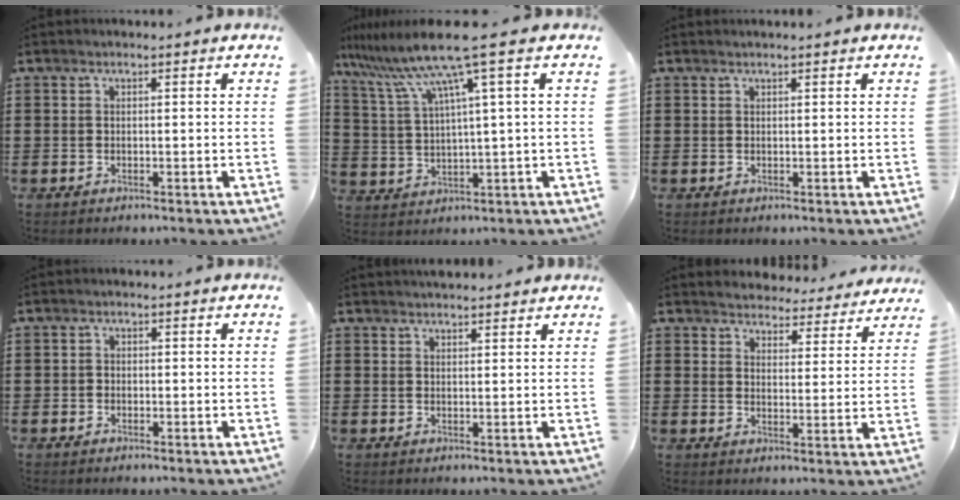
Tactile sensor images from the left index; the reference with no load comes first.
{"total": 10.0, "force": [5.9, -0.6, 8.0], "torque": [-0.189, -0.031, 0.091]}
{"total": 0.5, "force": [0.4, -0.1, 0.3], "torque": [-0.007, -0.002, 0.009]}
{"total": 0.9, "force": [-0.6, 0.7, 0.2], "torque": [-0.006, 0.000, -0.012]}
{"total": 1.8, "force": [1.8, 0.3, 0.3], "torque": [-0.010, 0.000, 0.035]}
{"total": 4.2, "force": [4.2, 0.2, -0.2], "torque": [-0.010, -0.030, 0.072]}